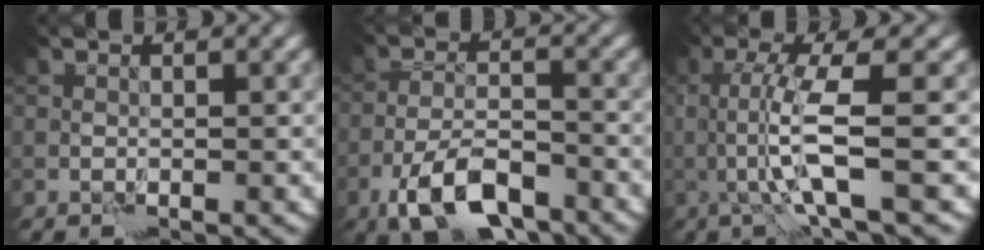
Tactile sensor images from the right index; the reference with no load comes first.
{"total": 7.2, "force": [-4.5, 2.7, 4.9], "torque": [-0.086, -0.001, -0.085]}
{"total": 5.1, "force": [-0.3, 0.3, 5.1], "torque": [-0.099, 0.002, -0.006]}